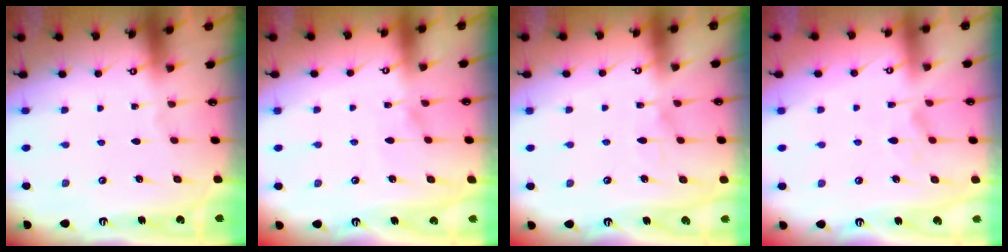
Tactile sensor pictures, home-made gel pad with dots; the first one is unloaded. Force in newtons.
{"total": 3.2, "press": 3.1, "slide": 0.4}
{"total": 5.0, "press": 5.0, "slide": 0.5}
{"total": 1.6, "press": 1.2, "slide": 1.0}